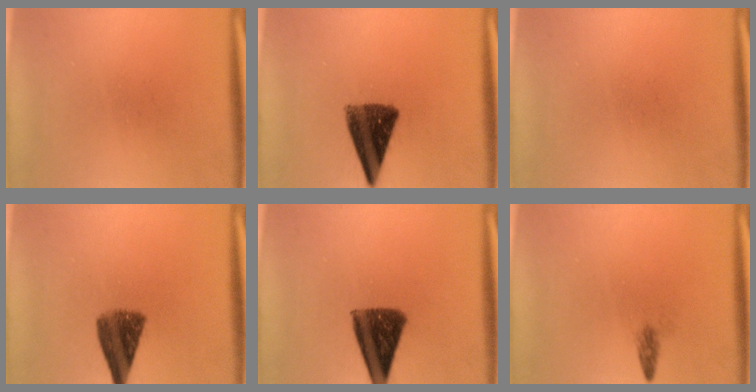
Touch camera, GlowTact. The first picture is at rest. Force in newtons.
{"total": 10.6}
{"total": 0.0}
{"total": 7.3}
{"total": 10.8}
{"total": 1.1}